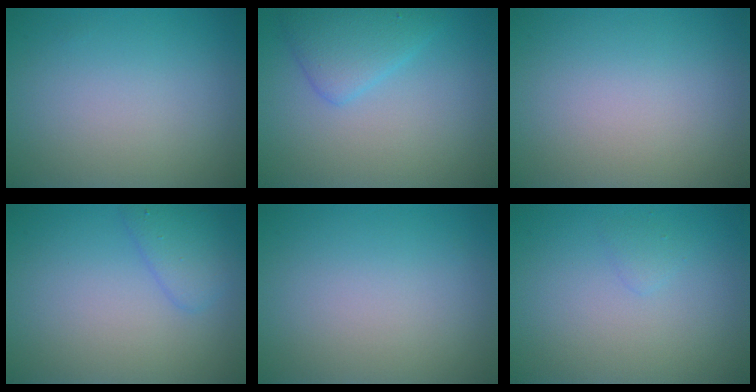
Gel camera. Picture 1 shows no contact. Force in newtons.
{"total": 3.2, "press": 3.2, "slide": 0.1}
{"total": 0.0}
{"total": 2.2, "press": 2.2, "slide": 0.1}
{"total": 0.0}
{"total": 0.7, "press": 0.7, "slide": 0.1}